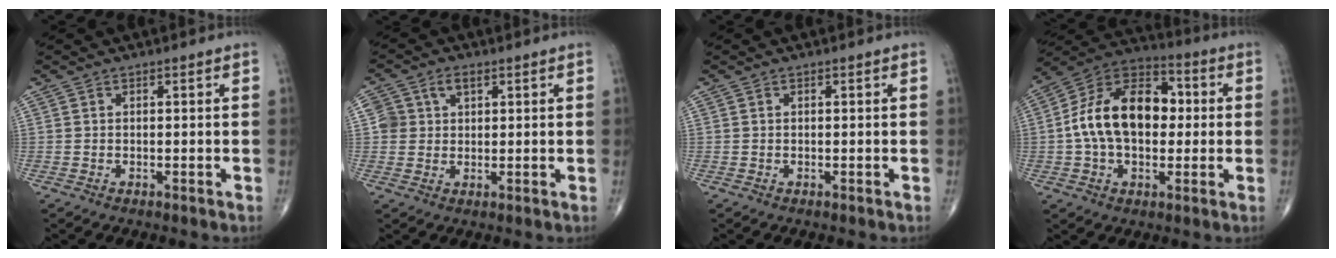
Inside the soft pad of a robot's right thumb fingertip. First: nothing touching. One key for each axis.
{"total": 4.4, "fx": 1.8, "fy": 3.4, "fz": 2.2, "tx": -0.023, "ty": -0.001, "tz": 0.034}
{"total": 0.0}
{"total": 18.2, "fx": 0.7, "fy": 11.6, "fz": 14.0, "tx": -0.218, "ty": 0.033, "tz": 0.003}